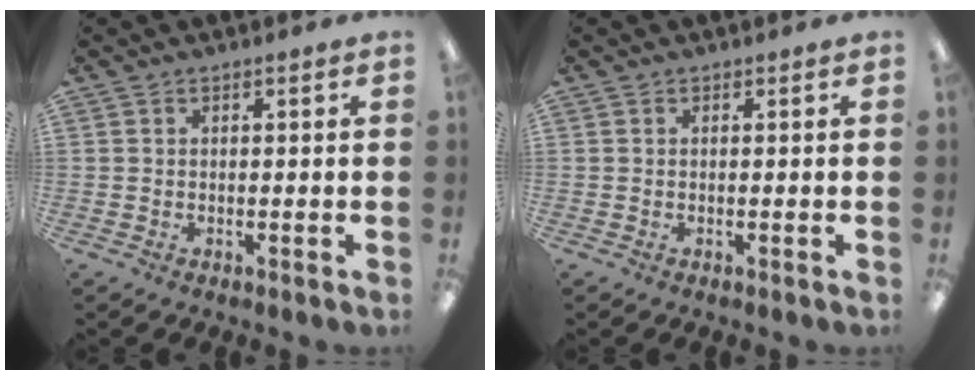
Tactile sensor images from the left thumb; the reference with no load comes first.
{"total": 0.0}